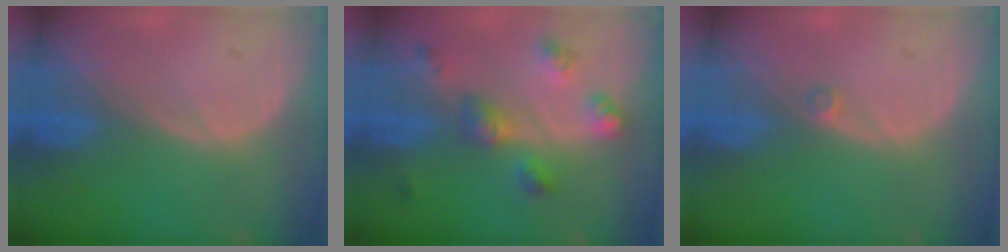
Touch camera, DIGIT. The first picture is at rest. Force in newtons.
{"total": 6.0, "press": 5.8, "slide": 1.7}
{"total": 1.0, "press": 0.8, "slide": 0.5}